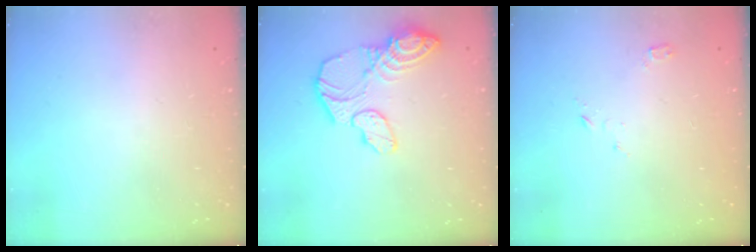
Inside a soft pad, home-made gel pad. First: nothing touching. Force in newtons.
{"total": 13.8, "press": 13.7, "slide": 1.4}
{"total": 3.2, "press": 3.2, "slide": 0.3}